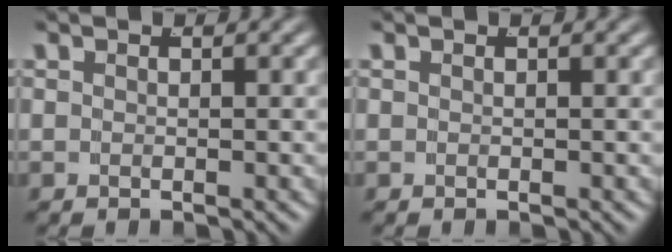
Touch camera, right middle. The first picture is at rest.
{"total": 0.0}